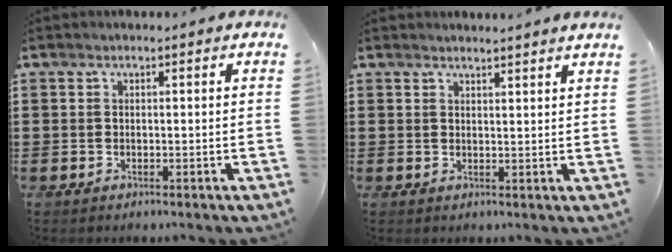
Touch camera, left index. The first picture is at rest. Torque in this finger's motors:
{"motor_torque": [-0.06, -0.14, 0.12, 0.00]}